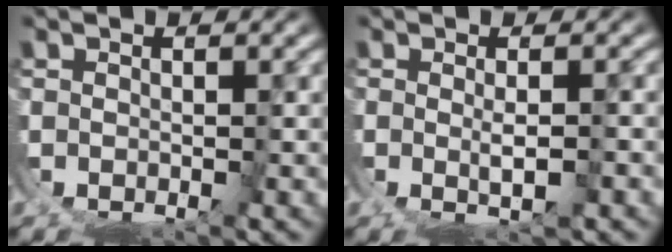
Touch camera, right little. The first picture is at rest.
{"total": 1.9, "force": [-0.2, -0.6, 1.8], "torque": [-0.025, -0.003, 0.000]}